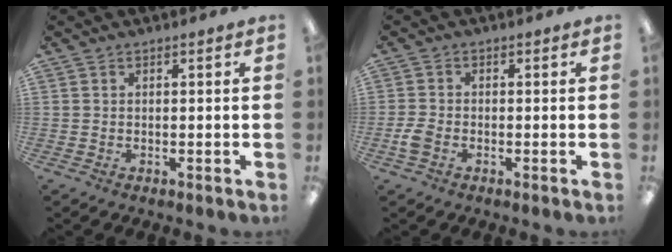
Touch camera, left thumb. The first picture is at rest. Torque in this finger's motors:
{"motor_torque": [-0.07, 0.08, 0.01, -0.01, 0.00]}